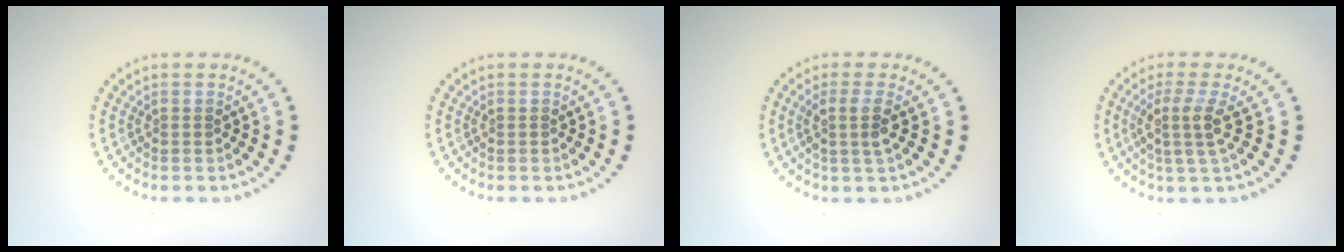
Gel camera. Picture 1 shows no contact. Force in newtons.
{"total": 0.0}
{"total": 2.2, "press": 1.8, "slide": 1.3}
{"total": 2.8, "press": 2.1, "slide": 1.8}